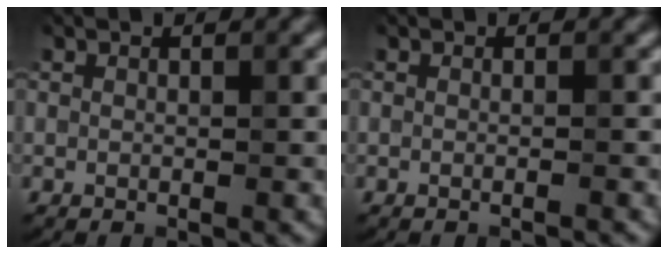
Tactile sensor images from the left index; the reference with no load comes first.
{"total": 0.7, "force": [-0.3, 0.1, 0.7], "torque": [-0.006, -0.004, -0.014]}